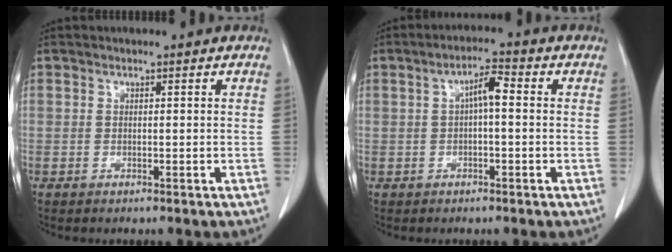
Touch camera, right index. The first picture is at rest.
{"total": 4.1, "force": [0.3, 1.2, 3.9], "torque": [-0.066, 0.019, 0.004]}